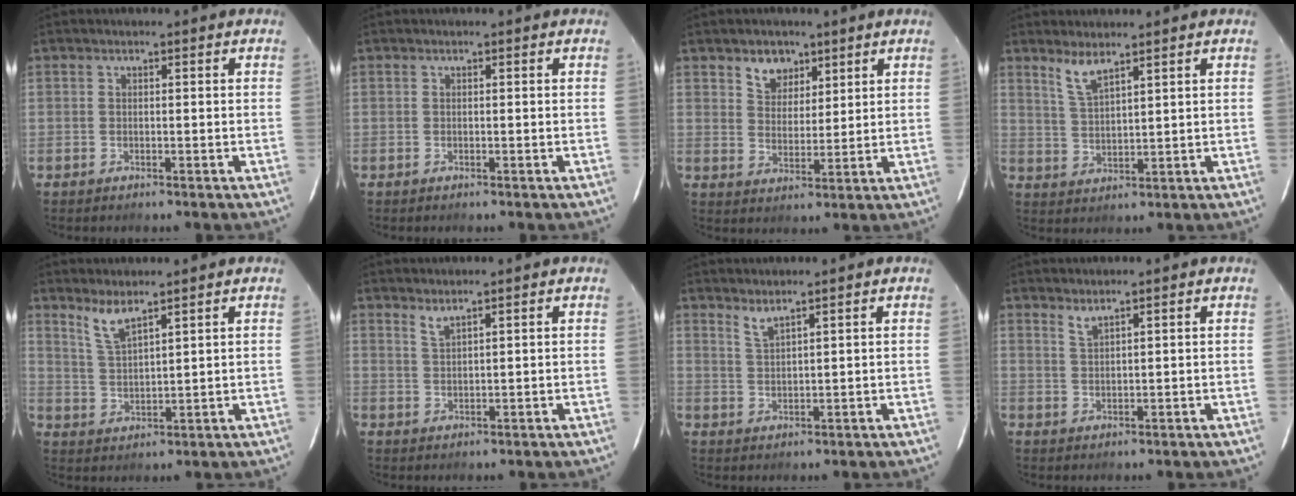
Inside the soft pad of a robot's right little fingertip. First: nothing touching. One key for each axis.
{"total": 0.0}
{"total": 5.6, "fx": 3.7, "fy": 3.8, "fz": 1.8, "tx": -0.024, "ty": 0.007, "tz": 0.067}
{"total": 4.4, "fx": 3.6, "fy": 0.6, "fz": 2.5, "tx": -0.054, "ty": -0.001, "tz": 0.076}
{"total": 4.9, "fx": 4.1, "fy": 0.6, "fz": 2.7, "tx": -0.059, "ty": -0.002, "tz": 0.086}
{"total": 1.9, "fx": 1.6, "fy": 0.0, "fz": 0.9, "tx": -0.019, "ty": -0.001, "tz": 0.030}
{"total": 2.4, "fx": 2.1, "fy": -0.1, "fz": 1.2, "tx": -0.025, "ty": -0.001, "tz": 0.040}
{"total": 1.8, "fx": 1.6, "fy": 0.0, "fz": 0.8, "tx": -0.017, "ty": 0.000, "tz": 0.029}